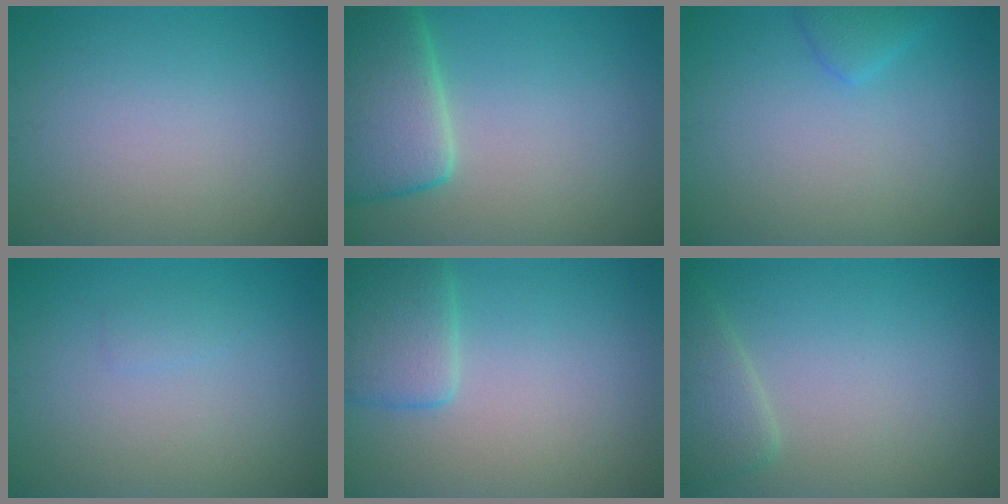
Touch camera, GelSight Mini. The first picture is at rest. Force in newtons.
{"total": 7.7, "press": 7.7, "slide": 0.6}
{"total": 1.7, "press": 1.7, "slide": 0.1}
{"total": 0.7, "press": 0.7, "slide": 0.1}
{"total": 3.6, "press": 3.6, "slide": 0.4}
{"total": 2.6, "press": 2.6, "slide": 0.3}